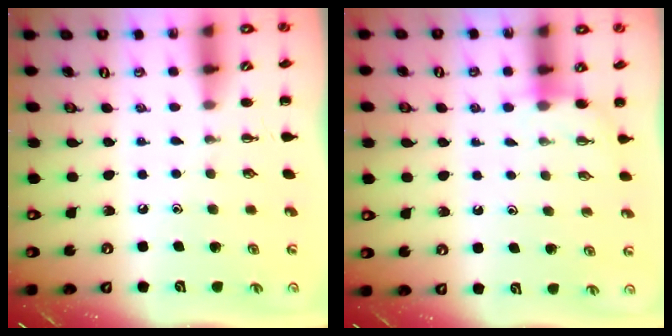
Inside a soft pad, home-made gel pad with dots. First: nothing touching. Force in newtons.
{"total": 2.6, "press": 2.5, "slide": 0.9}